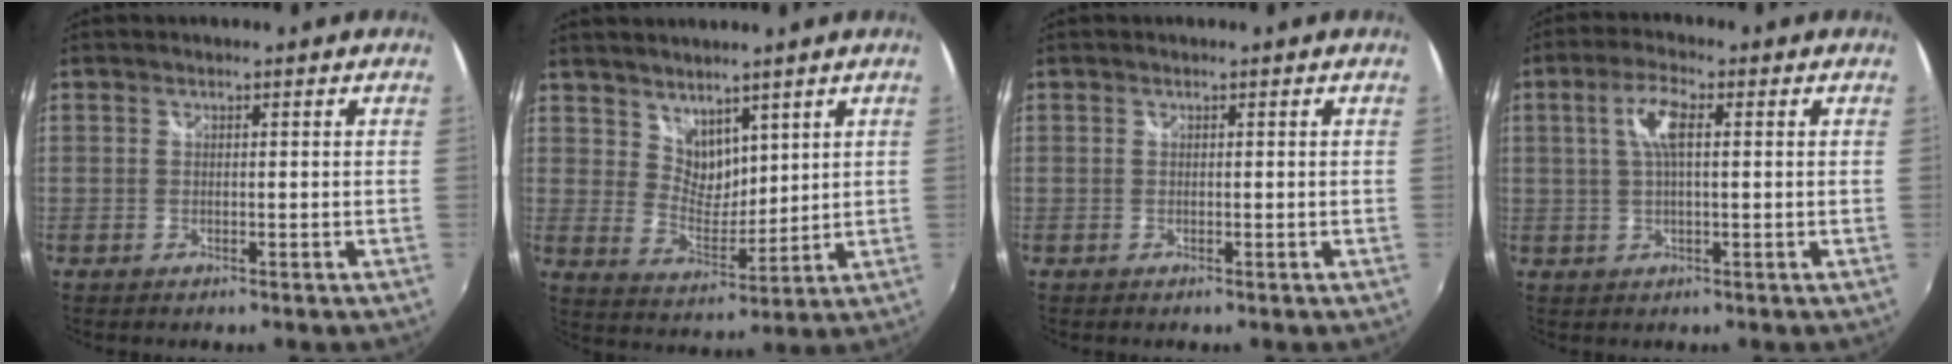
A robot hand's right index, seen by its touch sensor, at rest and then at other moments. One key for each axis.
{"total": 6.8, "fx": 5.1, "fy": 3.9, "fz": 2.3, "tx": -0.029, "ty": -0.002, "tz": 0.100}
{"total": 0.0}
{"total": 5.6, "fx": 1.2, "fy": 1.5, "fz": 5.2, "tx": -0.100, "ty": 0.008, "tz": 0.024}